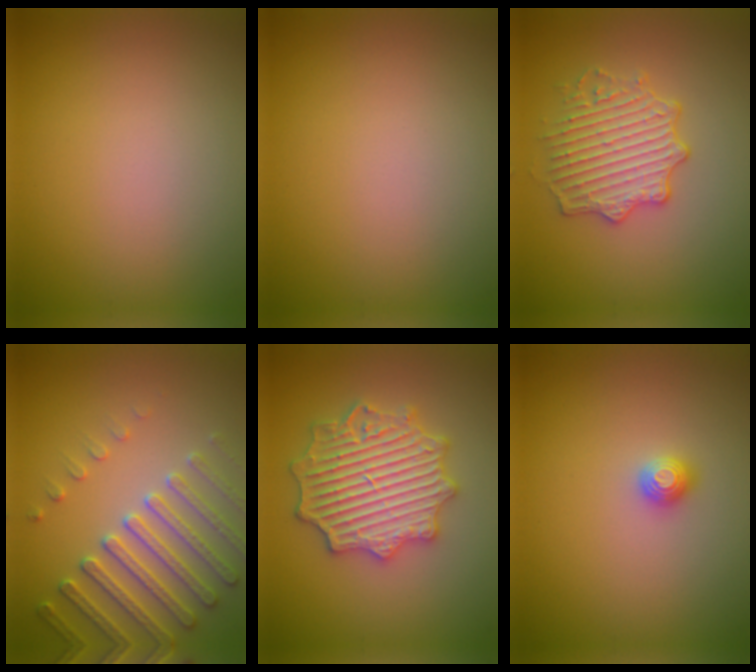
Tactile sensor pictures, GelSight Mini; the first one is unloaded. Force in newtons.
{"total": 0.0}
{"total": 4.0, "press": 3.8, "slide": 1.2}
{"total": 4.5, "press": 4.5, "slide": 0.6}
{"total": 6.8, "press": 6.7, "slide": 1.1}
{"total": 1.2, "press": 1.1, "slide": 0.3}